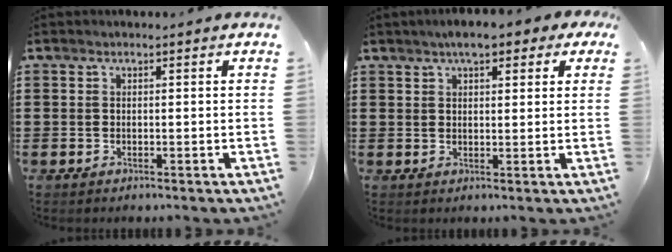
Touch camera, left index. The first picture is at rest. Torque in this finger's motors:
{"motor_torque": [1.77, -0.37, 0.76, 0.13]}